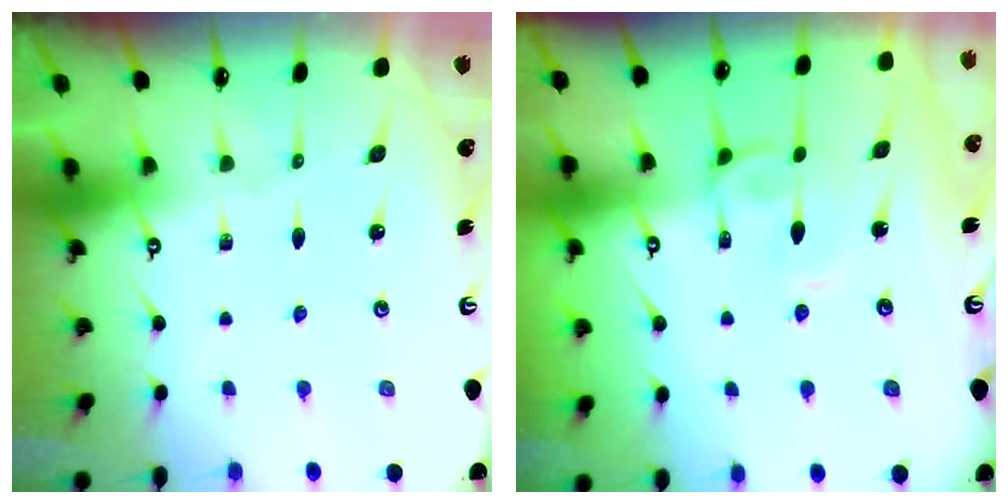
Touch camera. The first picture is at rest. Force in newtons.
{"total": 1.1, "press": 0.9, "slide": 0.6}